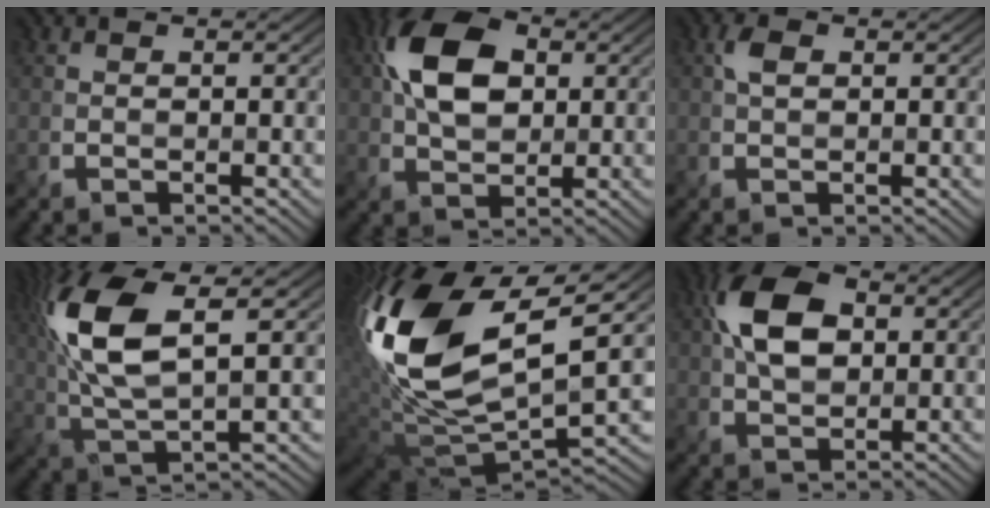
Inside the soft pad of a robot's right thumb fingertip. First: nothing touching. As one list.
[{"total": 9.6, "force": [2.1, 6.2, 6.9], "torque": [-0.151, 0.015, 0.035]}, {"total": 1.9, "force": [0.6, 1.2, 1.4], "torque": [-0.032, 0.004, 0.012]}, {"total": 12.2, "force": [3.1, 4.9, 10.8], "torque": [-0.258, 0.008, 0.065]}, {"total": 18.6, "force": [5.6, 9.3, 15.1], "torque": [-0.342, 0.011, 0.094]}, {"total": 8.2, "force": [1.7, 5.3, 6.0], "torque": [-0.128, 0.014, 0.028]}]